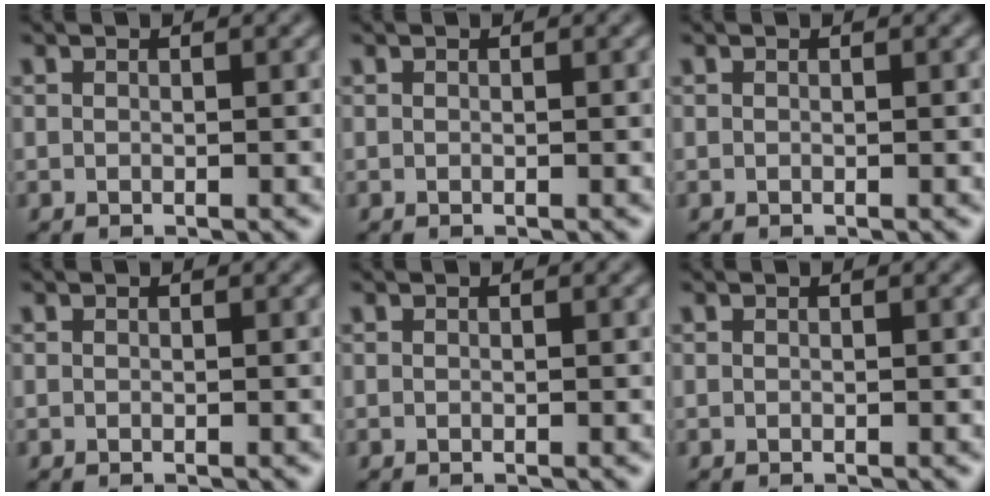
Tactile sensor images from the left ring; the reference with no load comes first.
{"total": 0.0}
{"total": 0.0}
{"total": 0.0}
{"total": 0.0}
{"total": 0.0}